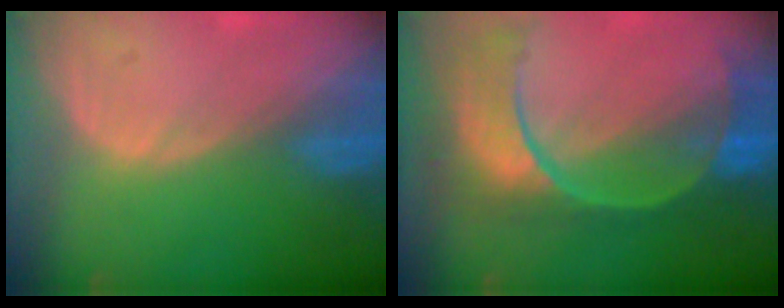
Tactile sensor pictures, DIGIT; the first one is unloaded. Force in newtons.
{"total": 11.2, "press": 9.4, "slide": 6.1}